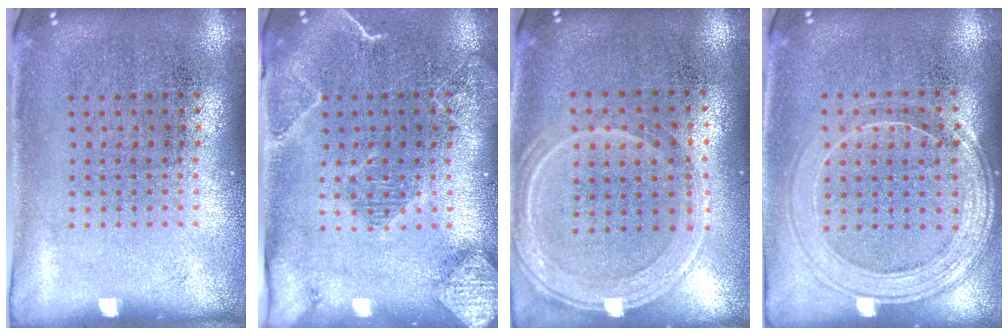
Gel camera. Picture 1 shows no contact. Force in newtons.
{"total": 2.2, "press": 2.1, "slide": 0.6}
{"total": 1.3, "press": 1.2, "slide": 0.3}
{"total": 1.6, "press": 1.5, "slide": 0.6}